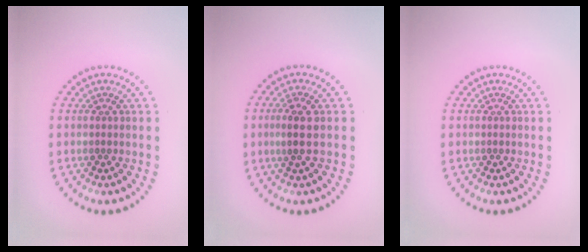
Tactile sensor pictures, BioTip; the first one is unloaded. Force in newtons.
{"total": 2.4, "press": 2.3, "slide": 0.7}
{"total": 0.0}